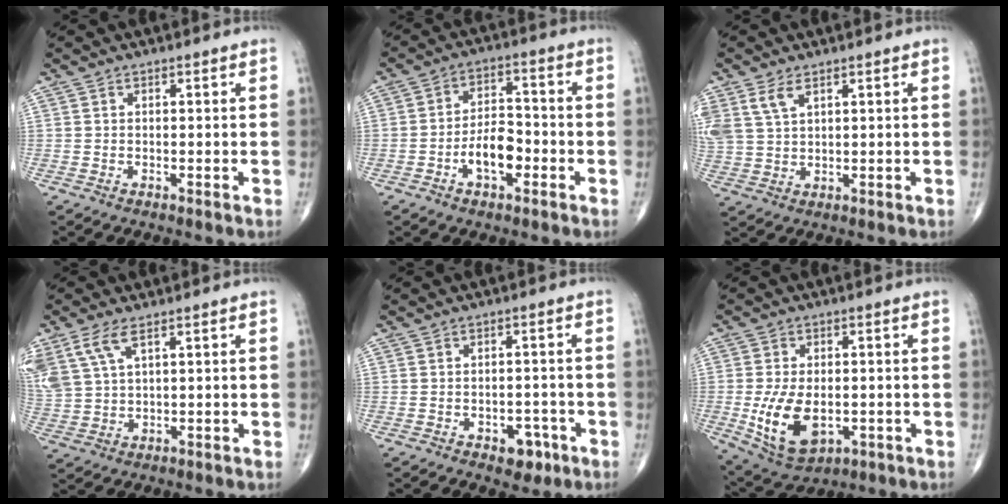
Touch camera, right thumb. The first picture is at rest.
{"total": 8.0, "force": [-2.9, 4.3, 6.1], "torque": [-0.088, 0.028, -0.053]}
{"total": 6.3, "force": [3.5, 3.4, 4.1], "torque": [-0.094, -0.001, 0.080]}
{"total": 7.8, "force": [4.4, 3.2, 5.7], "torque": [-0.144, -0.002, 0.099]}
{"total": 4.7, "force": [-2.4, 3.0, 2.8], "torque": [-0.017, 0.016, -0.027]}
{"total": 11.9, "force": [-2.2, 7.0, 9.3], "torque": [-0.163, -0.008, -0.021]}